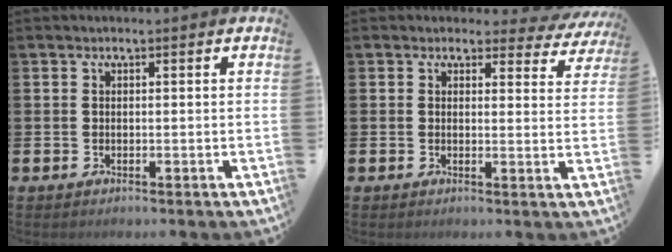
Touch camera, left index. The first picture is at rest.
{"total": 2.1, "force": [1.7, 1.2, 0.3], "torque": [-0.006, -0.011, 0.025]}